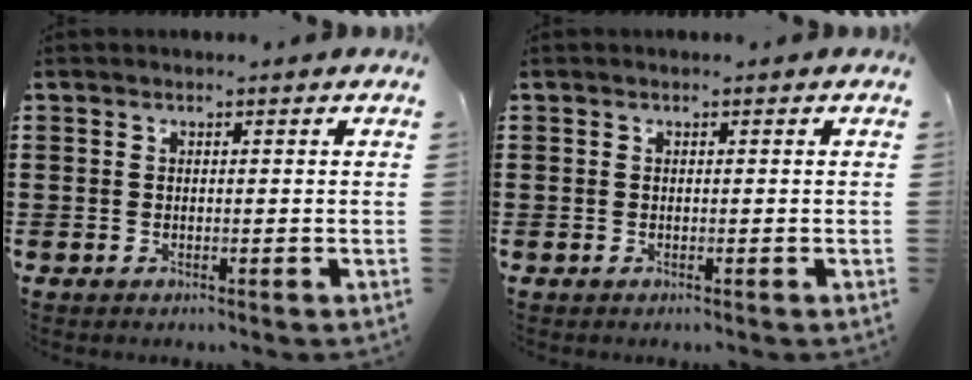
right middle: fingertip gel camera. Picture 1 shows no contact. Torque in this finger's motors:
{"motor_torque": [-2.14, 0.00, 0.00, -0.01]}